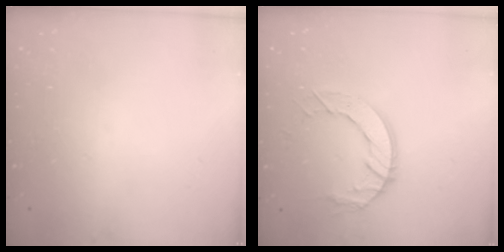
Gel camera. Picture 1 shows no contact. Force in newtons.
{"total": 9.1, "press": 9.1, "slide": 0.5}